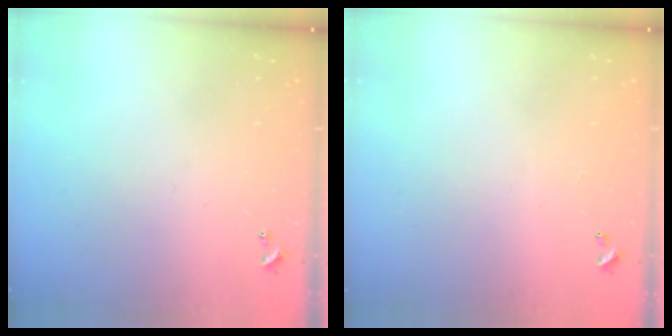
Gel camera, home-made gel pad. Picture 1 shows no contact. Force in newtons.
{"total": 2.9, "press": 2.9, "slide": 0.1}